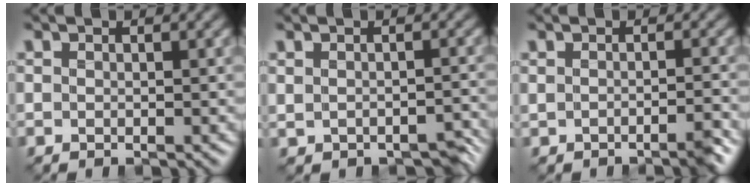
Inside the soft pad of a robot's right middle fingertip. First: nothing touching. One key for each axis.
{"total": 3.6, "fx": -1.4, "fy": 2.1, "fz": 2.5, "tx": -0.031, "ty": -0.012, "tz": -0.010}
{"total": 1.4, "fx": -1.1, "fy": 0.3, "fz": 0.8, "tx": -0.011, "ty": -0.001, "tz": -0.017}